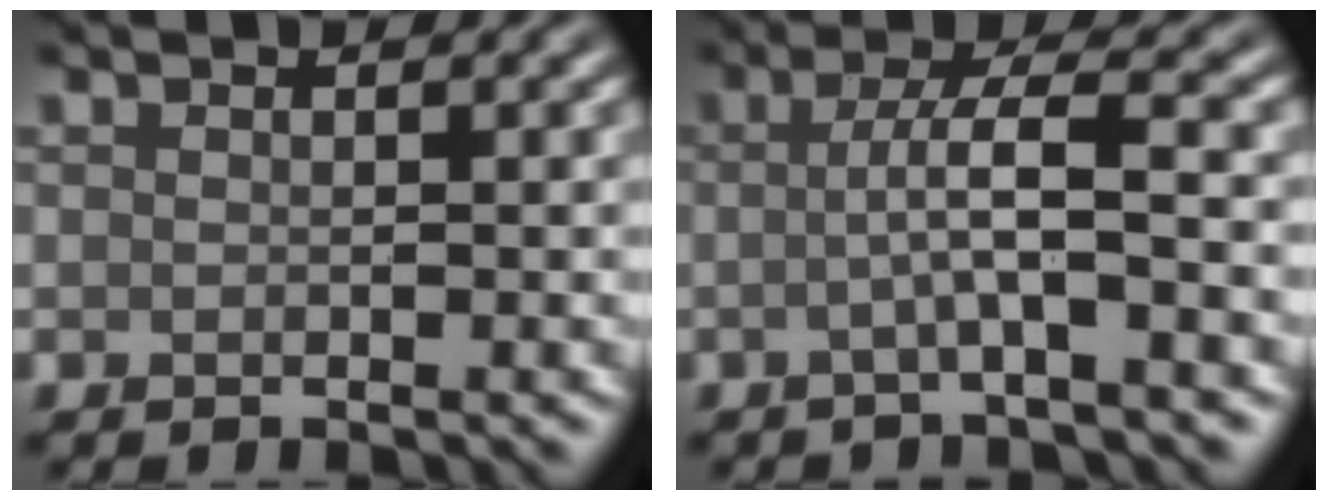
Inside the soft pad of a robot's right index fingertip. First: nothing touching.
{"total": 4.2, "force": [-0.6, 0.5, 4.1], "torque": [-0.070, 0.006, -0.016]}